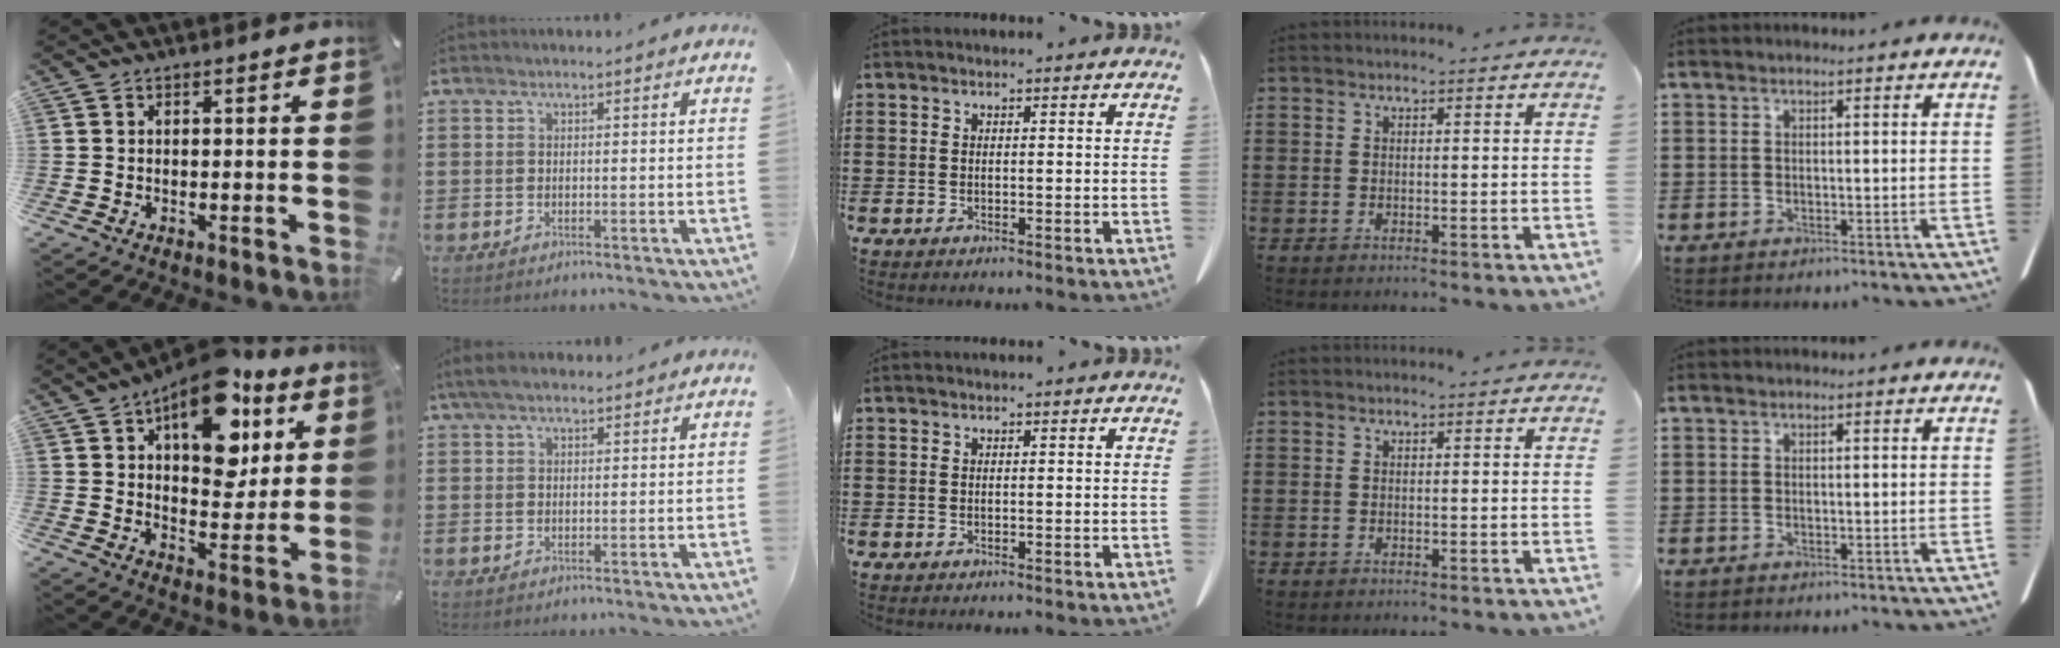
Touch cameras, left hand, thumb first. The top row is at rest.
{"thumb": {"total": 18.1, "force": [9.0, 10.2, 11.9], "torque": [-0.162, -0.044, 0.151]}, "index": {"total": 3.4, "force": [2.3, 1.3, 2.3], "torque": [-0.049, 0.007, 0.043]}}